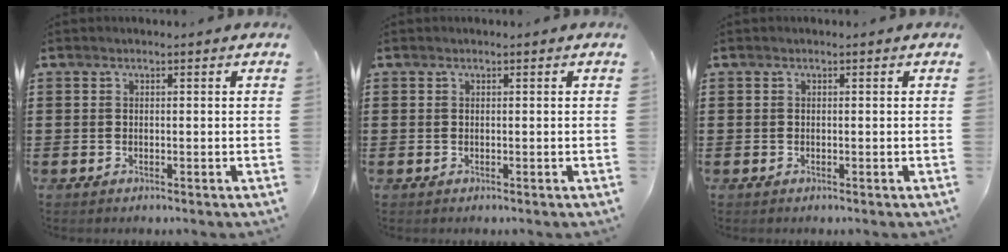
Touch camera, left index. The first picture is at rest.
{"total": 0.0}
{"total": 0.0}